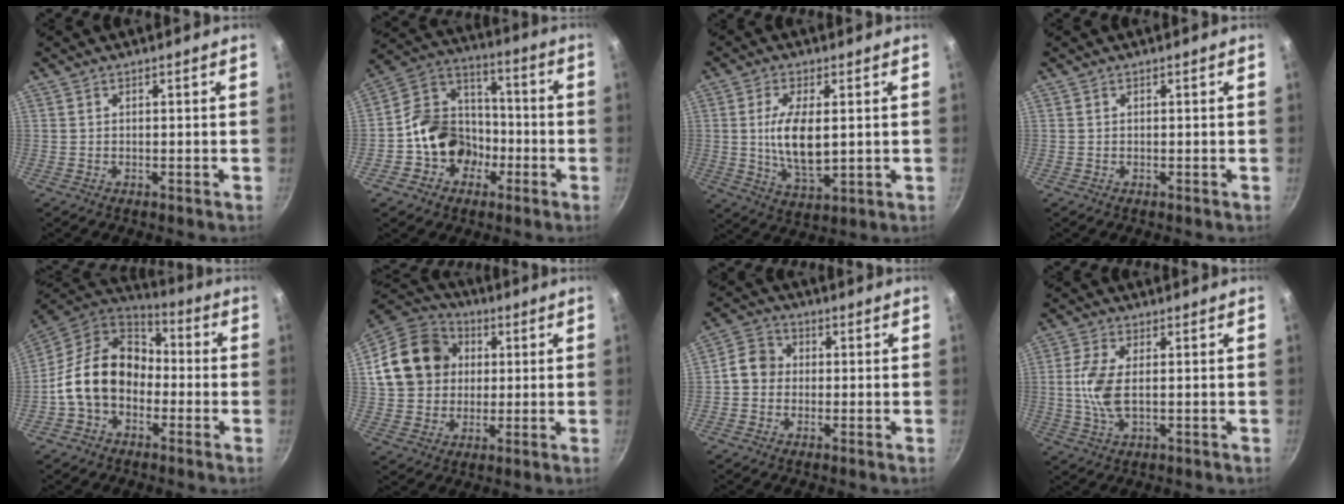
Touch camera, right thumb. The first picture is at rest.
{"total": 13.8, "force": [-4.5, 11.6, 6.0], "torque": [-0.064, 0.054, -0.089]}
{"total": 10.4, "force": [0.8, 4.5, 9.4], "torque": [-0.175, -0.010, 0.023]}
{"total": 0.0}
{"total": 16.4, "force": [-2.4, 12.5, 10.3], "torque": [-0.148, 0.048, -0.061]}
{"total": 17.2, "force": [3.0, 14.6, 8.7], "torque": [-0.137, 0.024, 0.047]}
{"total": 5.8, "force": [-0.4, 5.2, 2.7], "torque": [-0.024, 0.014, -0.025]}
{"total": 7.2, "force": [0.3, 3.3, 6.4], "torque": [-0.142, 0.001, 0.004]}